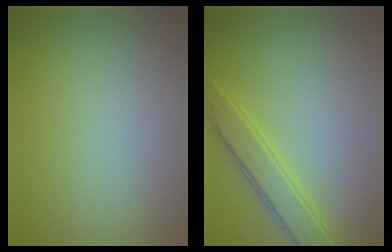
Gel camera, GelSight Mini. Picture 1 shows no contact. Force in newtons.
{"total": 2.8, "press": 2.8, "slide": 0.1}